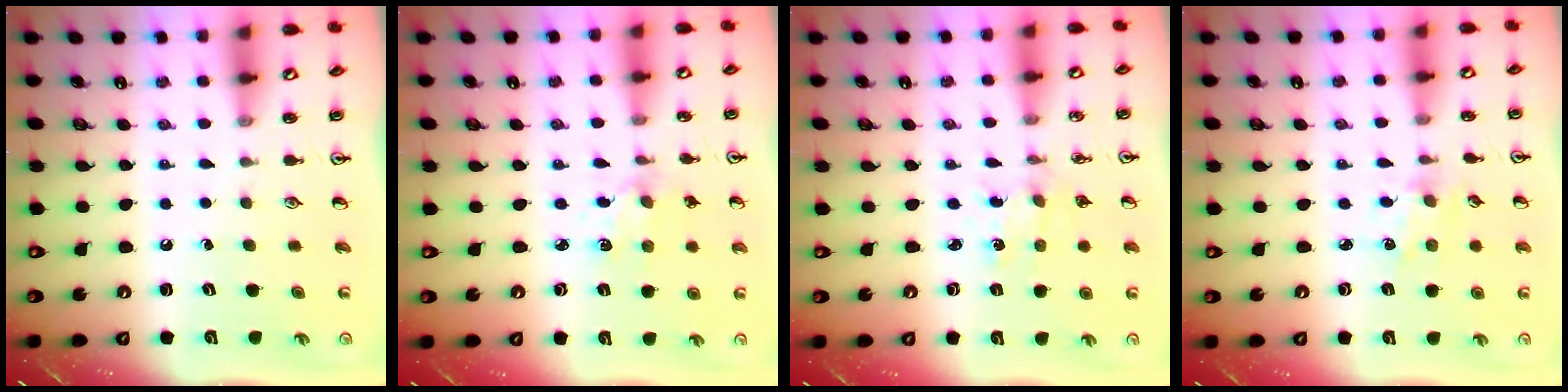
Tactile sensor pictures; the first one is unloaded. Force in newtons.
{"total": 3.7, "press": 3.6, "slide": 0.5}
{"total": 0.8, "press": 0.8, "slide": 0.1}
{"total": 1.4, "press": 1.3, "slide": 0.2}